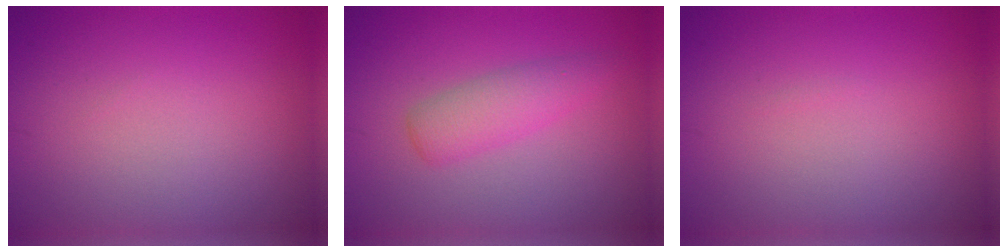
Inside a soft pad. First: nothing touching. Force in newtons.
{"total": 2.8, "press": 2.8, "slide": 0.0}
{"total": 0.0}